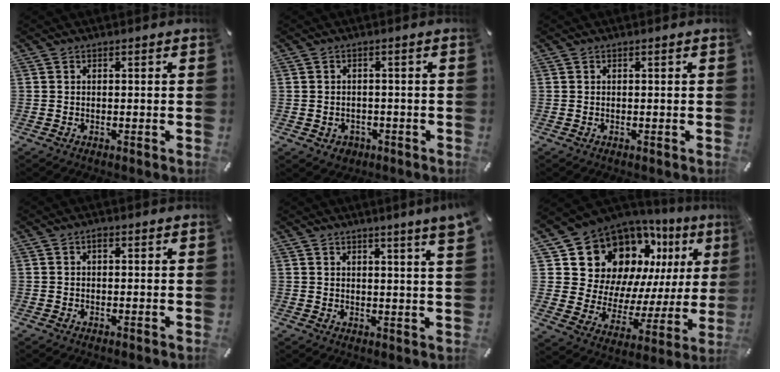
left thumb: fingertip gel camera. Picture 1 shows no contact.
{"total": 2.8, "force": [-1.0, 2.4, 1.0], "torque": [-0.019, 0.005, -0.019]}
{"total": 0.0}
{"total": 0.8, "force": [0.2, 0.4, 0.6], "torque": [-0.013, 0.004, 0.003]}
{"total": 4.4, "force": [3.2, -0.4, 3.1], "torque": [-0.050, -0.018, 0.051]}
{"total": 17.9, "force": [11.6, 12.2, 6.0], "torque": [-0.097, -0.109, 0.230]}